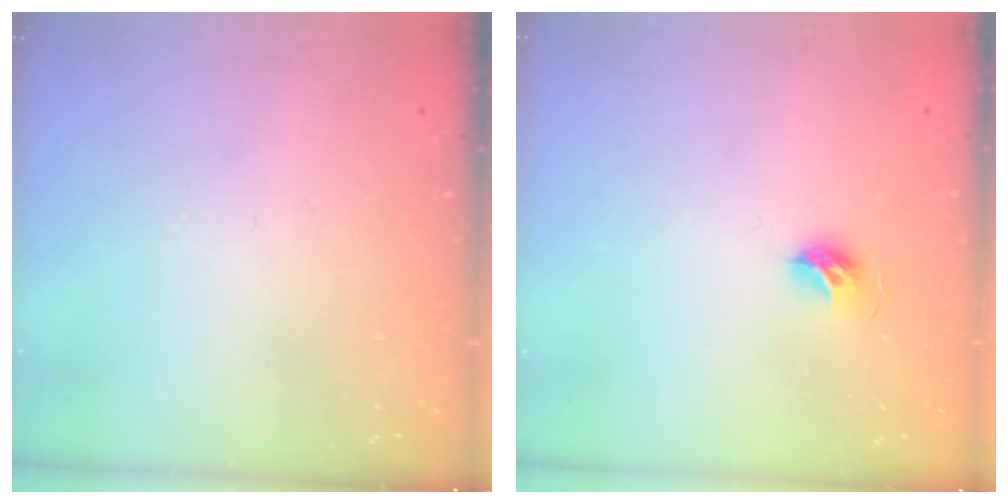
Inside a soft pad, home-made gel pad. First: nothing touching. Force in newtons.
{"total": 6.2, "press": 6.1, "slide": 1.2}